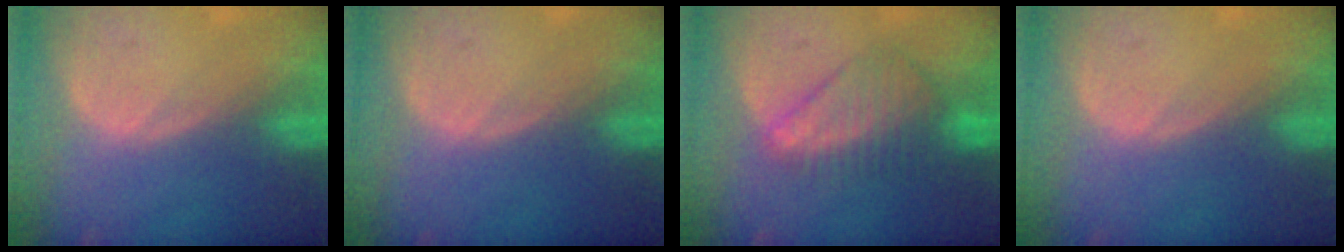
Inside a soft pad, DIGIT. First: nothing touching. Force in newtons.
{"total": 0.0}
{"total": 6.7, "press": 6.6, "slide": 1.3}
{"total": 0.0}